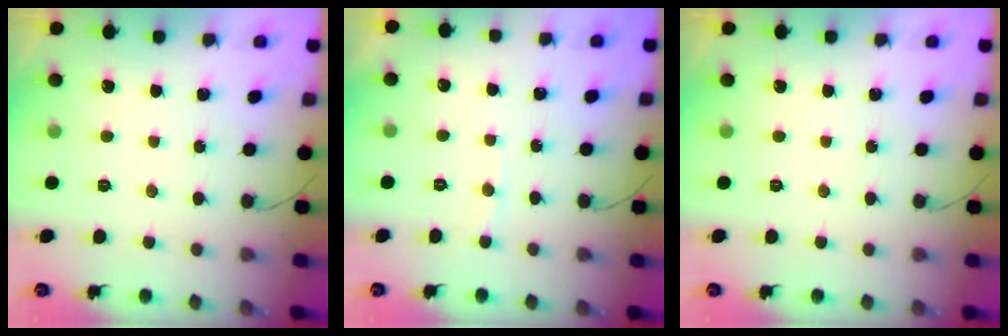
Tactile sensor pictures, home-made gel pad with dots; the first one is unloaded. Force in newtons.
{"total": 2.9, "press": 2.9, "slide": 0.3}
{"total": 0.0}